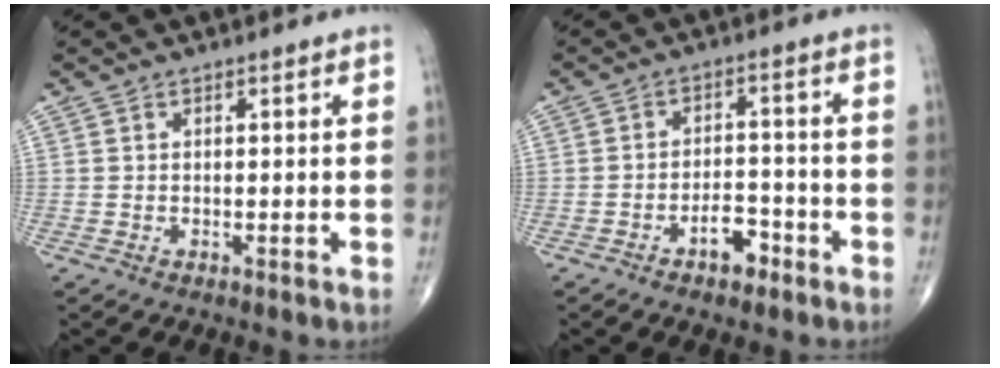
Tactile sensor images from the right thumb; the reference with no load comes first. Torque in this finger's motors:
{"motor_torque": [1.41, 0.31, 0.36, -0.63, 0.07]}